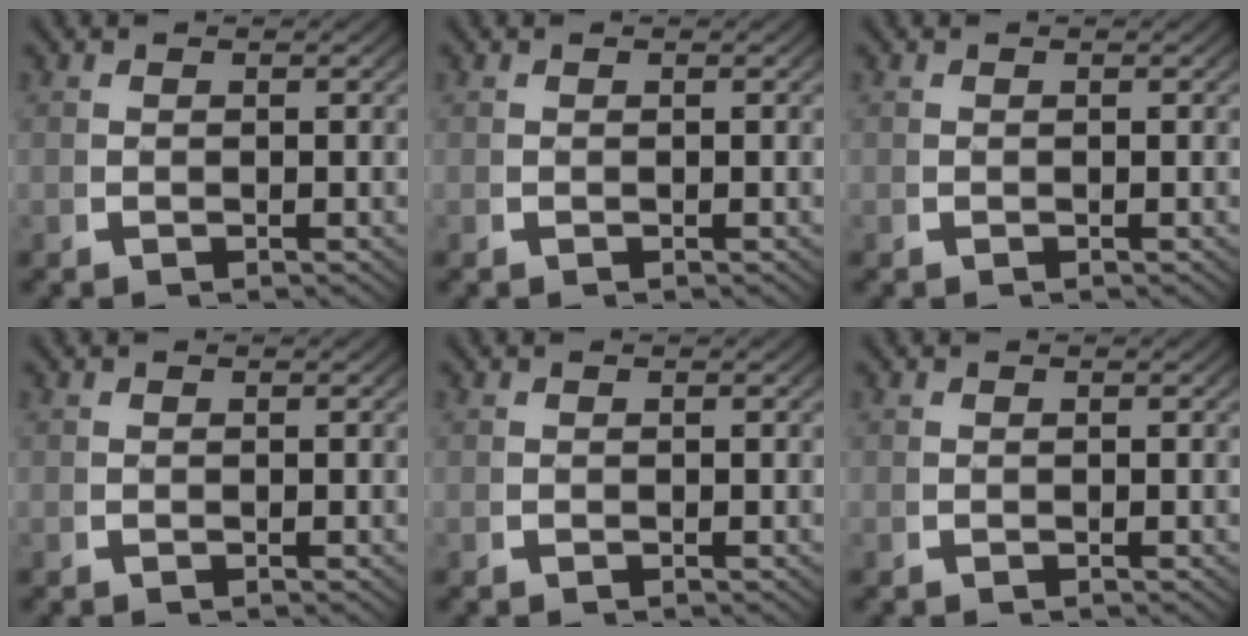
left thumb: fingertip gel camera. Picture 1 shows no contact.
{"total": 0.0}
{"total": 0.0}
{"total": 0.0}
{"total": 0.0}
{"total": 0.0}